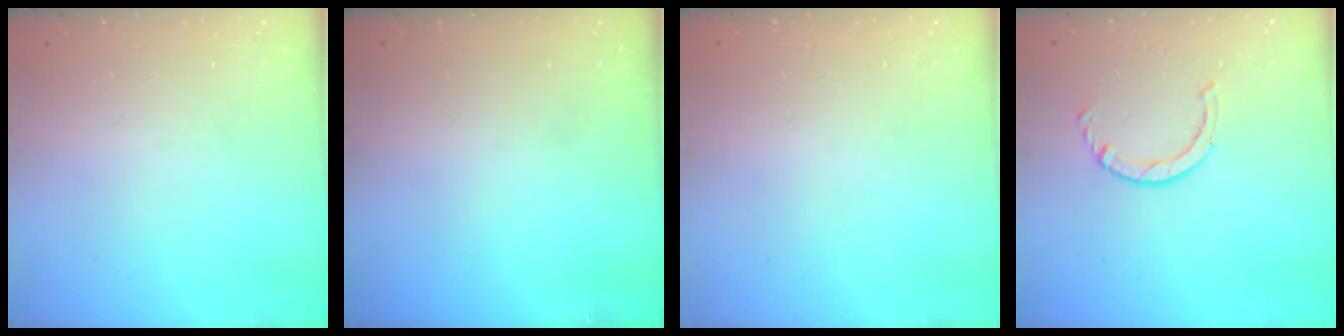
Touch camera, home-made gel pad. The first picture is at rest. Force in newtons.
{"total": 0.0}
{"total": 2.6, "press": 2.6, "slide": 0.2}
{"total": 2.5, "press": 2.5, "slide": 0.3}